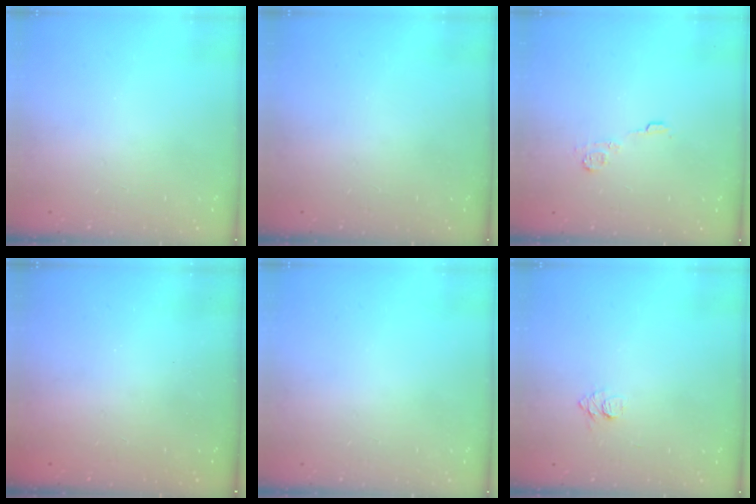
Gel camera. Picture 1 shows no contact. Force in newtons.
{"total": 0.0}
{"total": 5.6, "press": 5.6, "slide": 0.7}
{"total": 2.3, "press": 2.1, "slide": 0.8}
{"total": 0.0}
{"total": 6.4, "press": 6.4, "slide": 0.7}